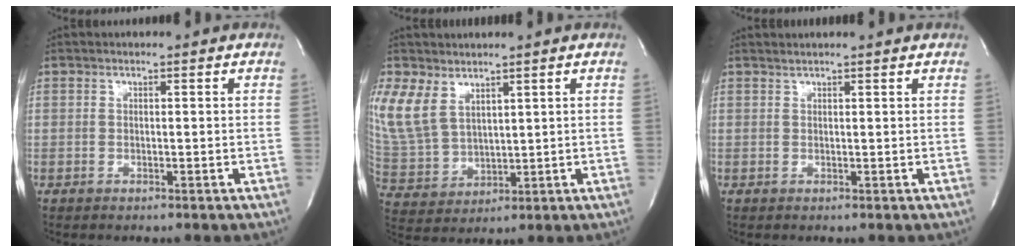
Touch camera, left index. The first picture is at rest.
{"total": 10.3, "force": [5.7, 6.5, 5.5], "torque": [-0.147, 0.004, 0.134]}
{"total": 1.8, "force": [1.7, -0.4, 0.6], "torque": [-0.013, 0.010, 0.025]}